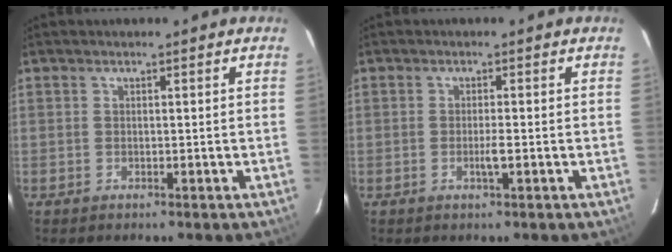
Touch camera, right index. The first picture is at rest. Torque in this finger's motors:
{"motor_torque": [0.42, -0.06, 0.22, 0.04]}